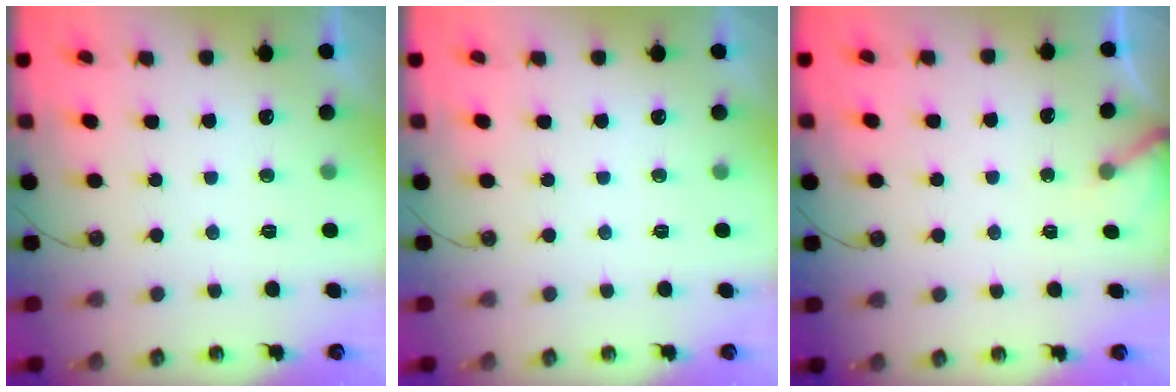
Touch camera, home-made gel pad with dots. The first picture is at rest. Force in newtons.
{"total": 0.0}
{"total": 4.0, "press": 3.9, "slide": 0.3}